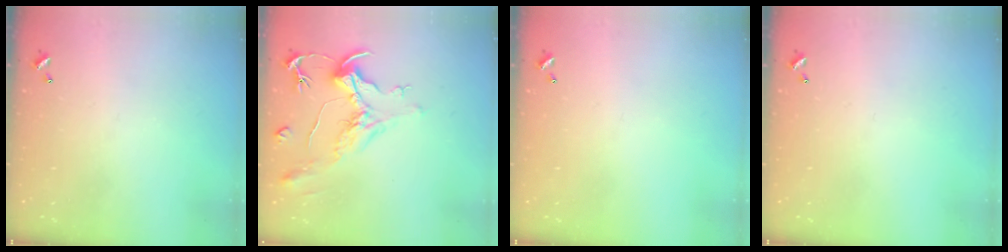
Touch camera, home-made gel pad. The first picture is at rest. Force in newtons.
{"total": 2.2, "press": 1.7, "slide": 1.4}
{"total": 0.0}
{"total": 0.0}